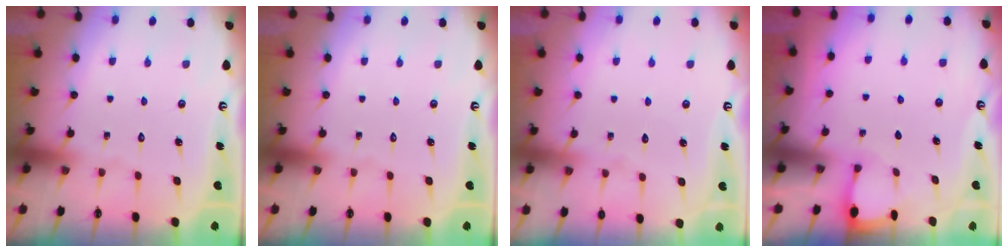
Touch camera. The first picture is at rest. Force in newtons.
{"total": 0.0}
{"total": 3.7, "press": 3.7, "slide": 0.4}
{"total": 1.6, "press": 1.5, "slide": 0.3}